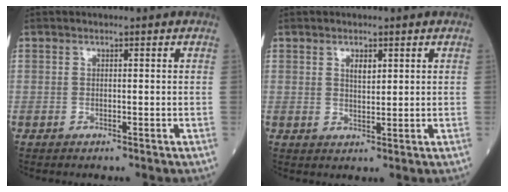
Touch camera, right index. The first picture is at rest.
{"total": 2.1, "force": [1.0, 0.9, 1.6], "torque": [-0.027, -0.001, 0.019]}